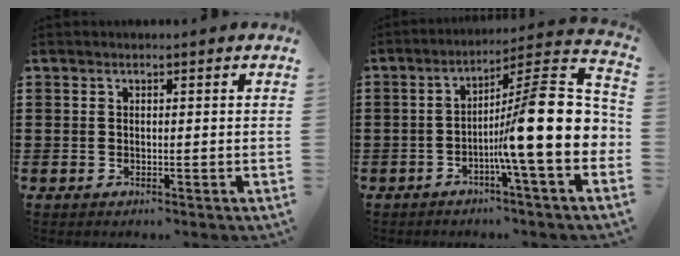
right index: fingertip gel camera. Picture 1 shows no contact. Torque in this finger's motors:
{"motor_torque": [2.14, 0.00, 1.05, 0.21]}